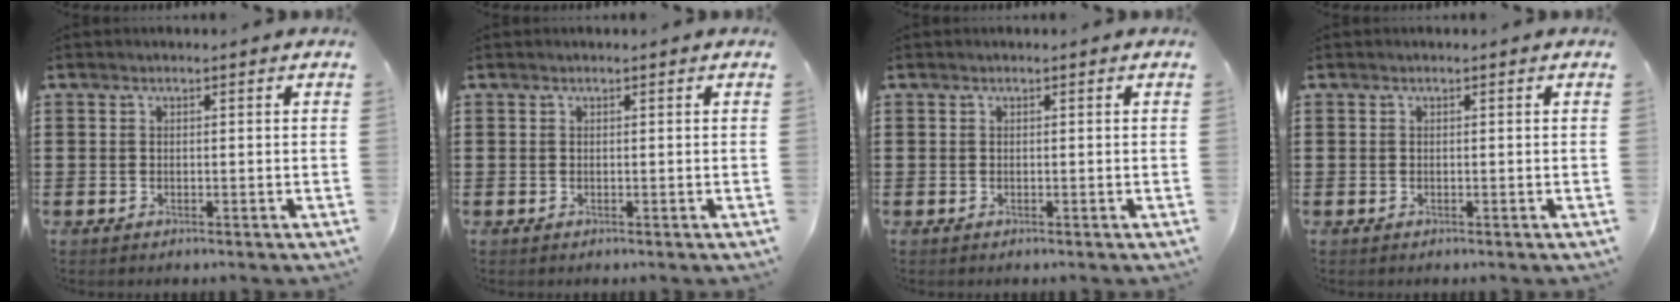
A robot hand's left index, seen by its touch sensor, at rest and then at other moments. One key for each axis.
{"total": 0.0}
{"total": 0.0}
{"total": 0.0}